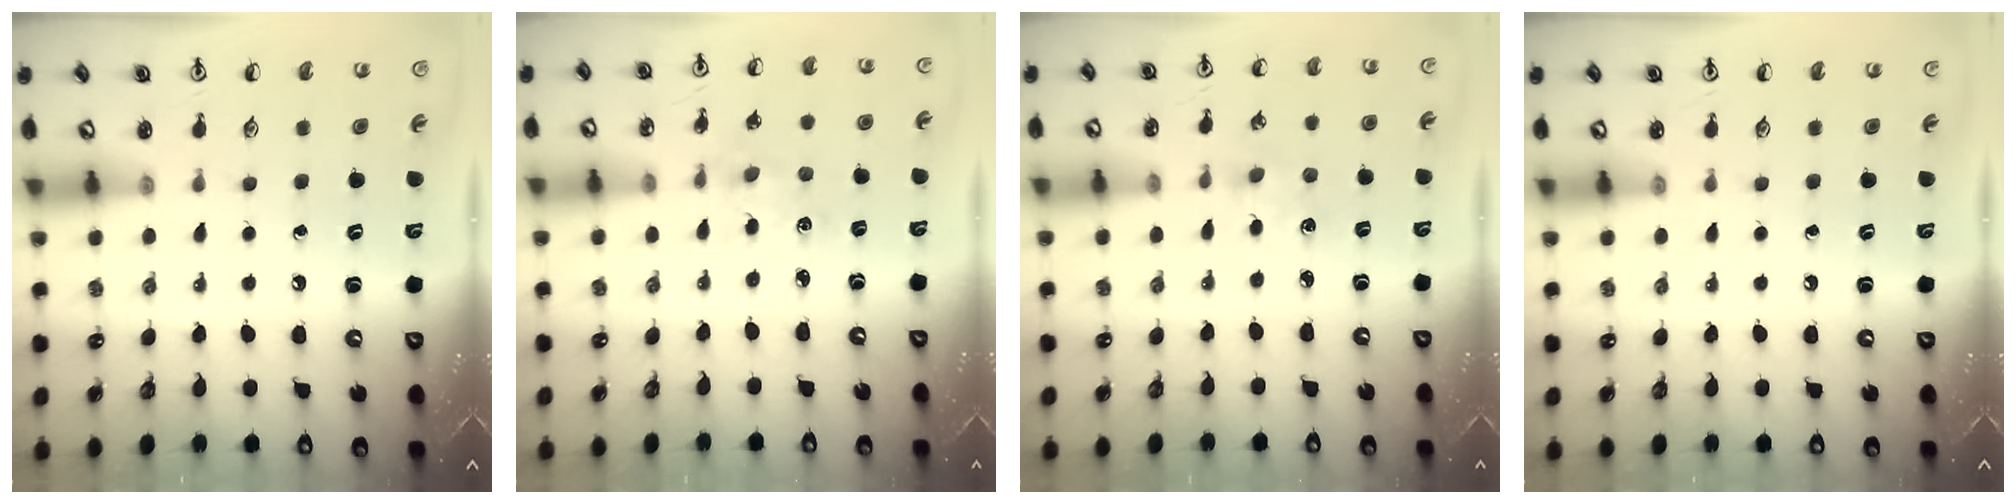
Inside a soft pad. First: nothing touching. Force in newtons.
{"total": 1.8, "press": 1.8, "slide": 0.3}
{"total": 2.5, "press": 2.5, "slide": 0.4}
{"total": 0.0}